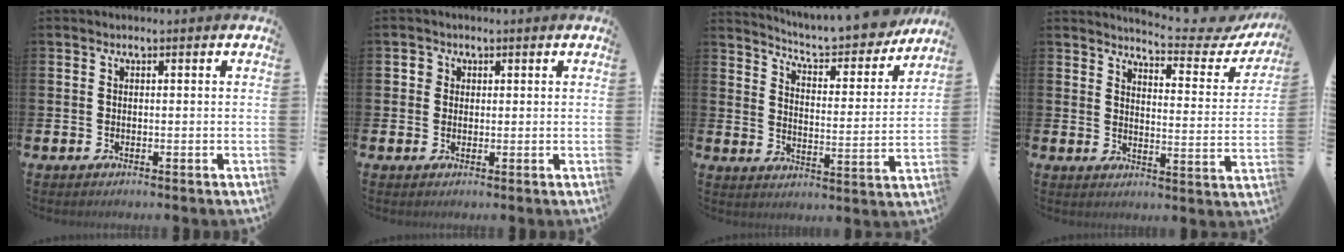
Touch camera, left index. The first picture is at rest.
{"total": 1.6, "force": [0.8, 1.4, 0.1], "torque": [0.014, 0.001, 0.009]}
{"total": 7.2, "force": [6.9, 0.7, 1.6], "torque": [-0.049, -0.061, 0.115]}
{"total": 5.3, "force": [5.1, 0.5, 1.3], "torque": [-0.025, -0.047, 0.079]}